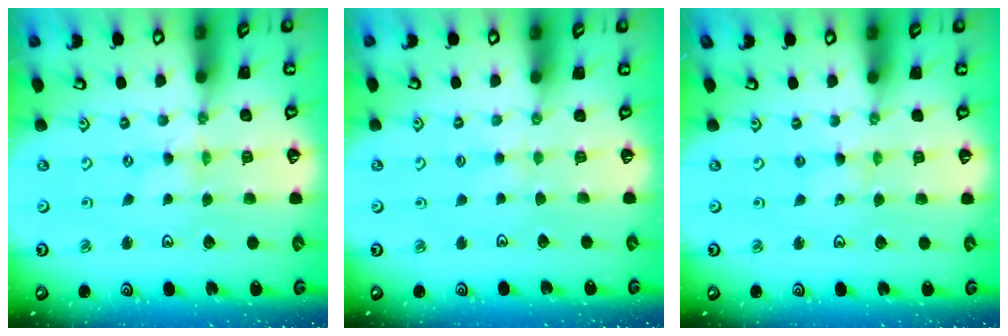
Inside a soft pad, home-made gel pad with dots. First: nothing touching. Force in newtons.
{"total": 2.0, "press": 1.9, "slide": 0.4}
{"total": 2.1, "press": 2.0, "slide": 0.3}